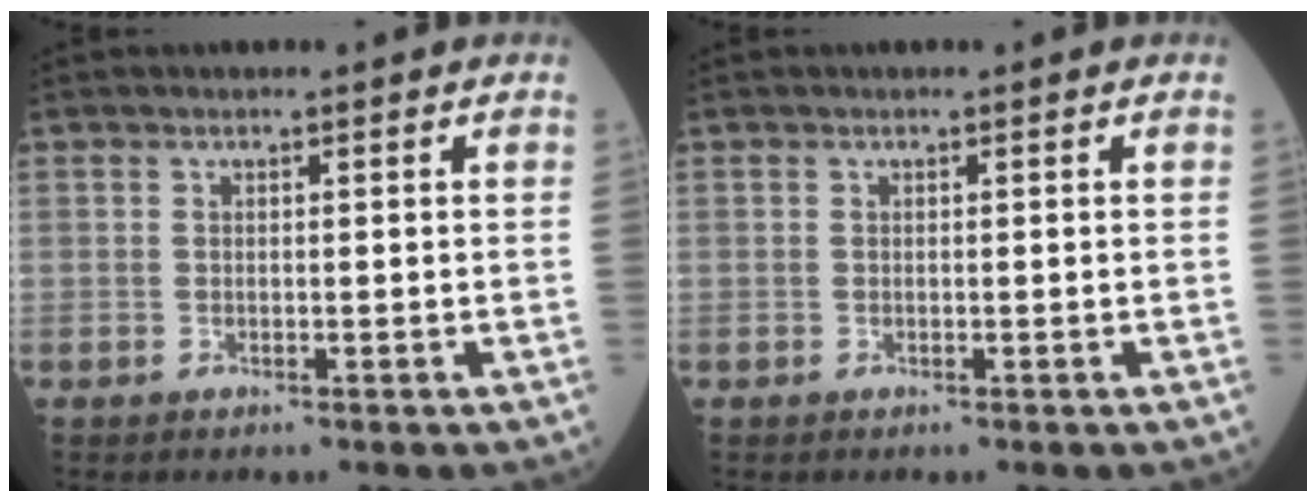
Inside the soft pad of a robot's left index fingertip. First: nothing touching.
{"total": 0.0}